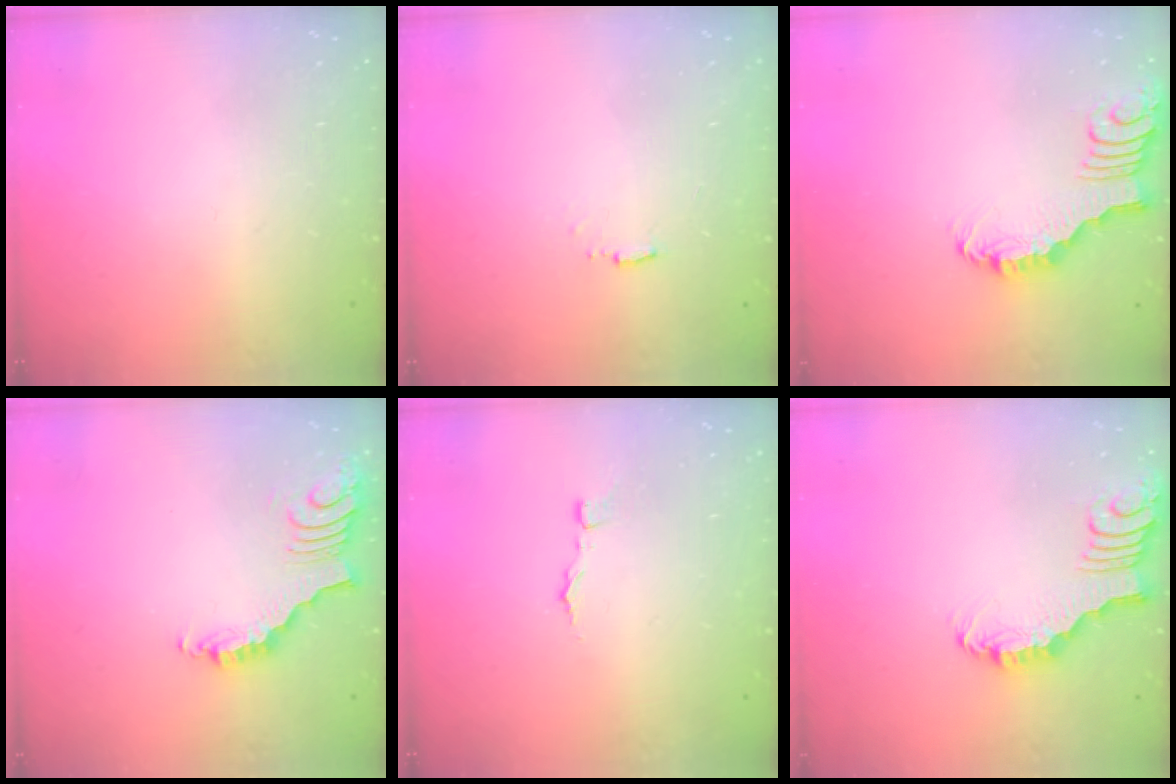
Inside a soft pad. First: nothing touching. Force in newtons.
{"total": 3.2, "press": 3.2, "slide": 0.5}
{"total": 2.2, "press": 2.2, "slide": 0.4}
{"total": 3.7, "press": 3.6, "slide": 0.7}
{"total": 2.9, "press": 2.9, "slide": 0.3}
{"total": 2.2, "press": 2.2, "slide": 0.4}